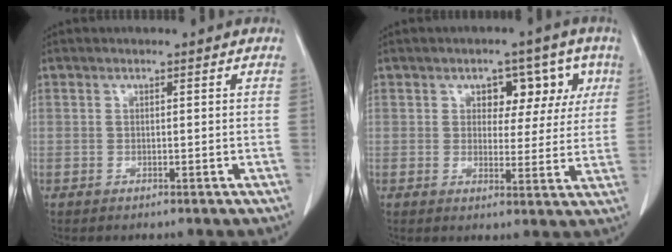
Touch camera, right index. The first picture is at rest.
{"total": 7.1, "force": [3.0, 4.6, 4.5], "torque": [-0.039, 0.022, 0.039]}